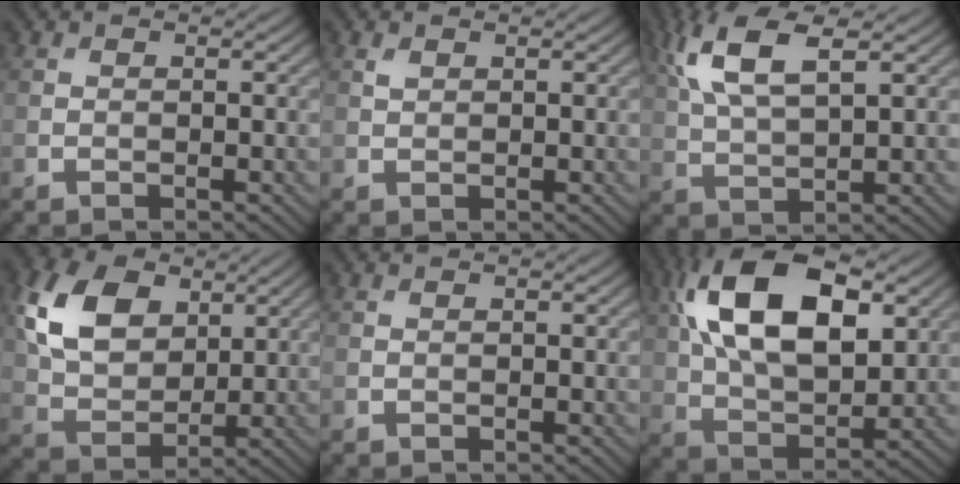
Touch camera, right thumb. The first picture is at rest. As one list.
[{"total": 0.8, "force": [0.5, 0.4, 0.4], "torque": [-0.014, 0.000, 0.013]}, {"total": 9.2, "force": [4.2, 3.4, 7.4], "torque": [-0.167, 0.014, 0.085]}, {"total": 10.5, "force": [3.9, 7.0, 6.8], "torque": [-0.163, 0.008, 0.072]}, {"total": 0.0}, {"total": 17.1, "force": [6.0, 9.2, 13.1], "torque": [-0.268, 0.025, 0.100]}]